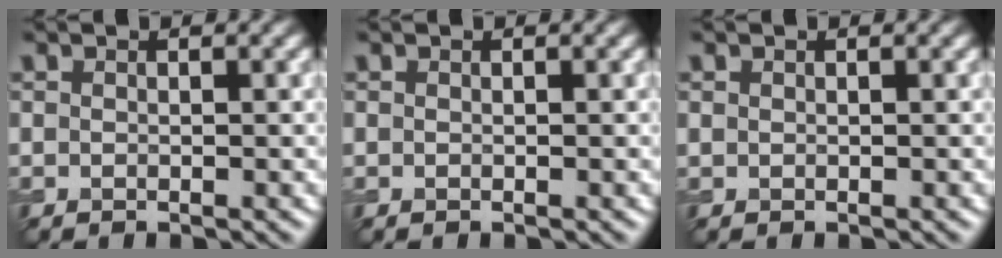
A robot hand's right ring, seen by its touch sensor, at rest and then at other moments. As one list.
[{"total": 0.0}, {"total": 0.0}]